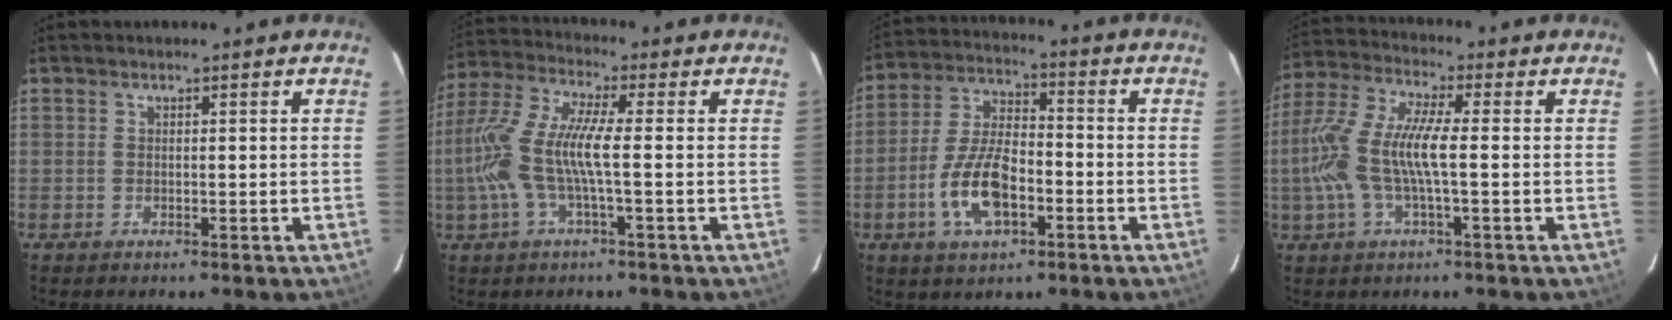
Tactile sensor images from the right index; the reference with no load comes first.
{"total": 12.1, "force": [-2.0, 1.4, 11.9], "torque": [-0.242, -0.001, -0.039]}
{"total": 11.8, "force": [-4.5, 5.3, 9.5], "torque": [-0.202, 0.004, -0.080]}
{"total": 12.6, "force": [-1.4, 2.6, 12.3], "torque": [-0.257, 0.004, -0.029]}